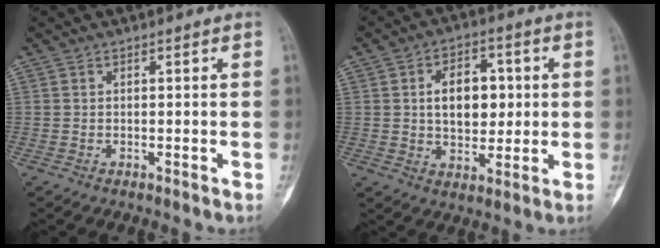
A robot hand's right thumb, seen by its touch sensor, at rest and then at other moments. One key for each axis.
{"total": 10.6, "fx": 1.3, "fy": 6.9, "fz": 7.9, "tx": -0.089, "ty": 0.000, "tz": 0.024}